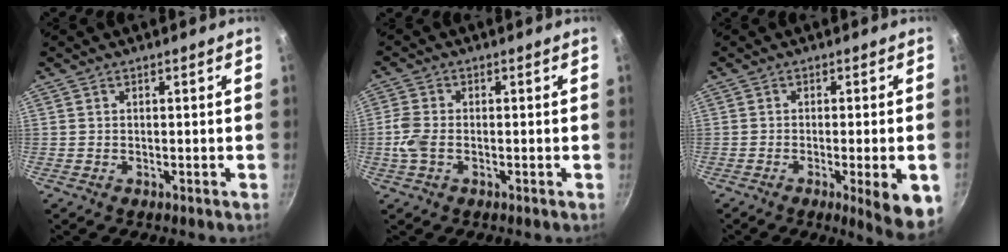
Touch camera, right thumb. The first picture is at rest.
{"total": 4.4, "force": [-1.0, 2.8, 3.3], "torque": [-0.077, 0.006, -0.026]}
{"total": 8.9, "force": [-2.9, 1.4, 8.3], "torque": [-0.101, 0.002, -0.035]}